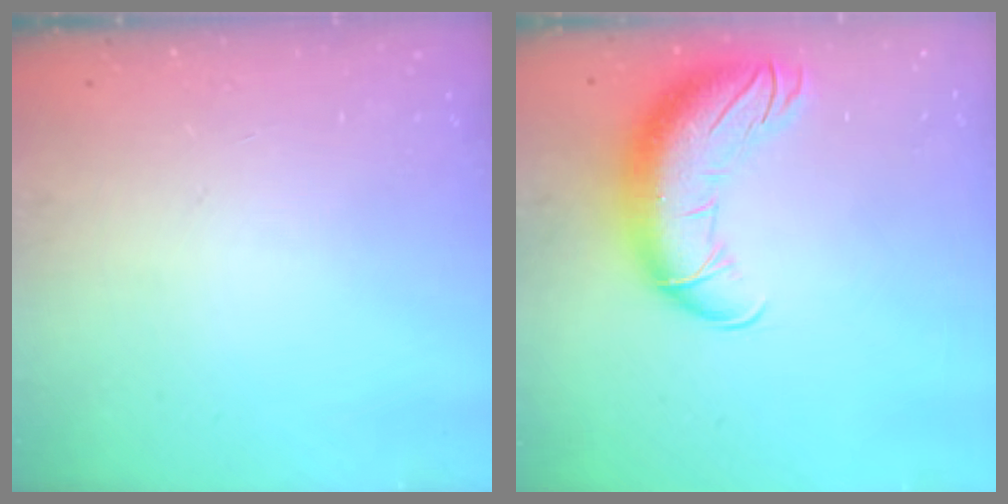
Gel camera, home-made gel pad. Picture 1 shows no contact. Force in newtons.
{"total": 17.1, "press": 16.7, "slide": 3.7}